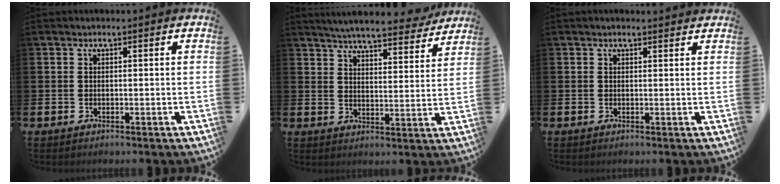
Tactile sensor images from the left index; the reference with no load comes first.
{"total": 6.3, "force": [6.0, 0.7, 1.8], "torque": [-0.048, -0.038, 0.103]}
{"total": 0.6, "force": [0.5, 0.0, 0.3], "torque": [-0.008, 0.002, 0.010]}